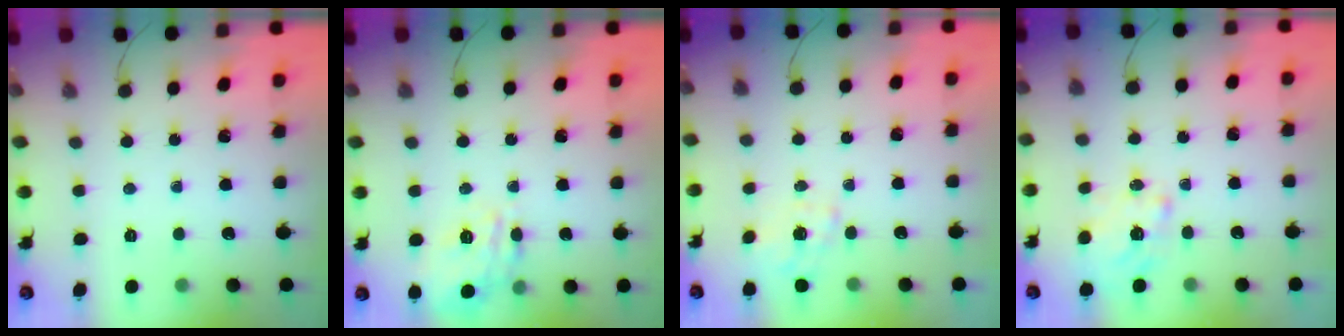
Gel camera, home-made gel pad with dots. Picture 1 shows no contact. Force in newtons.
{"total": 16.0, "press": 16.0, "slide": 0.9}
{"total": 1.0, "press": 0.7, "slide": 0.7}
{"total": 2.3, "press": 2.3, "slide": 0.4}